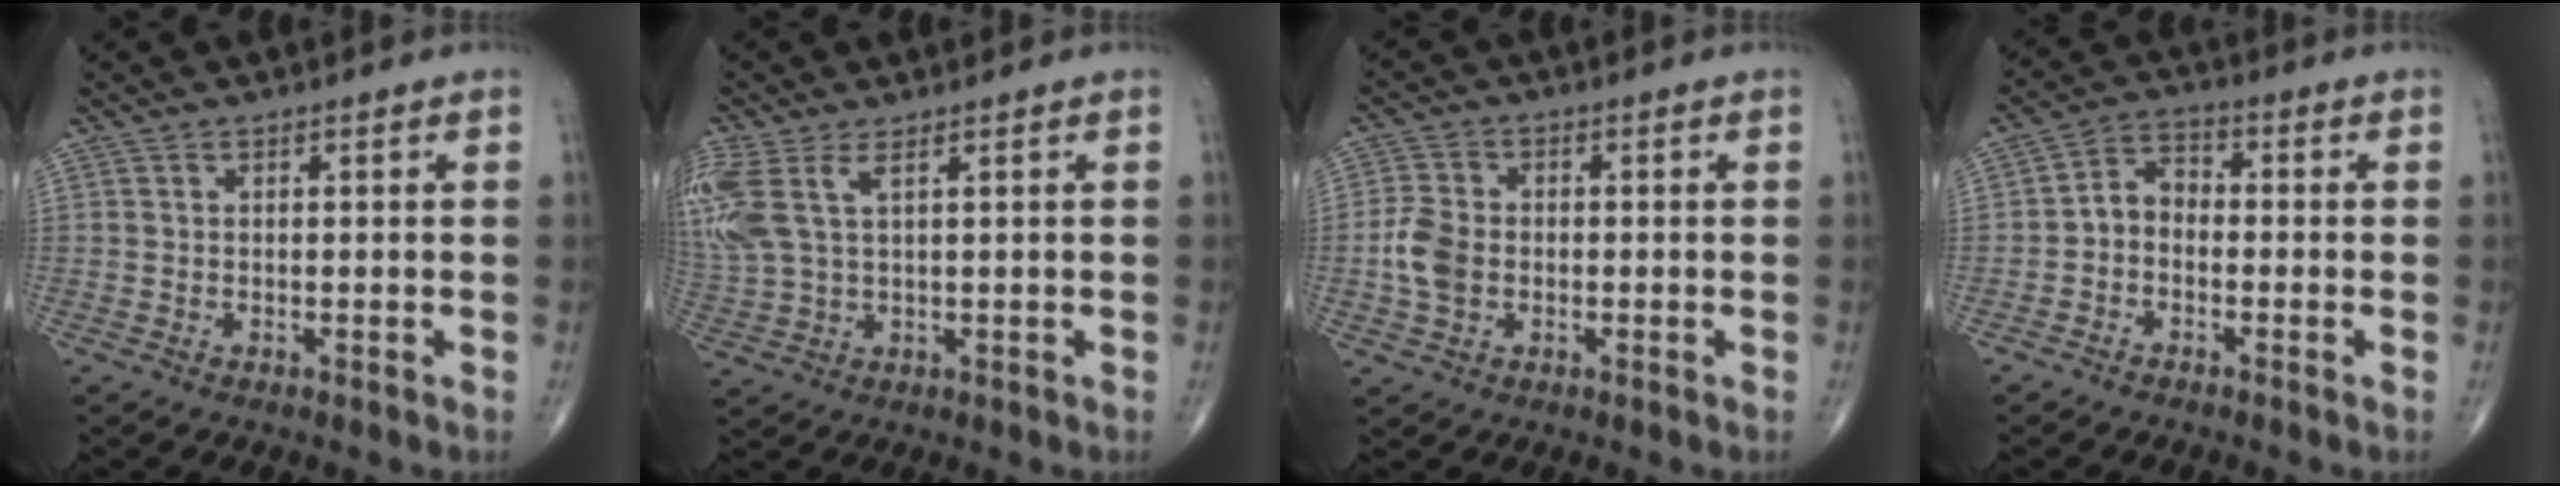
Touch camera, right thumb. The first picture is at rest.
{"total": 10.8, "force": [4.1, 5.2, 8.6], "torque": [-0.238, 0.005, 0.093]}
{"total": 6.3, "force": [-1.0, 4.6, 4.1], "torque": [-0.081, 0.009, -0.025]}
{"total": 4.9, "force": [-1.3, 3.6, 3.1], "torque": [-0.040, 0.026, -0.040]}